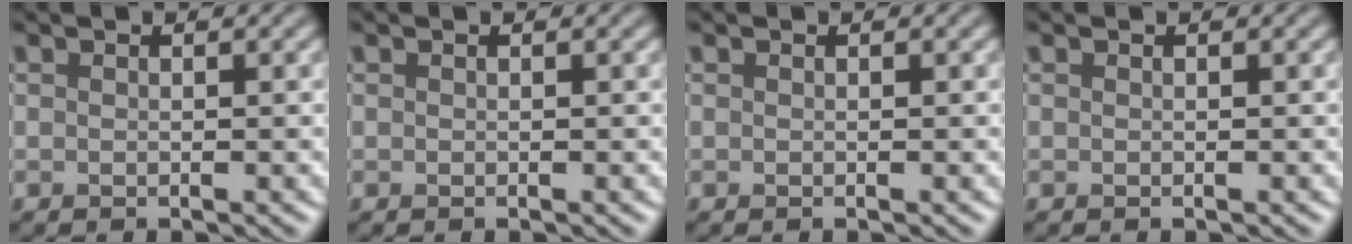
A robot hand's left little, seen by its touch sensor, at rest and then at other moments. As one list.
[{"total": 0.0}, {"total": 0.0}, {"total": 0.0}]